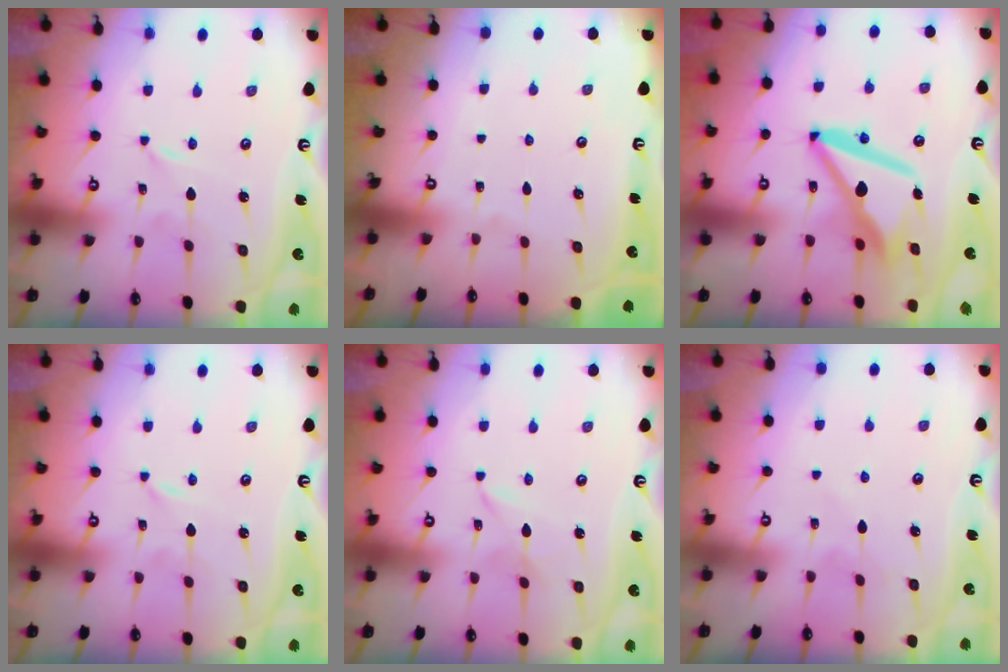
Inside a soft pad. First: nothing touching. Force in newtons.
{"total": 0.0}
{"total": 13.7, "press": 13.6, "slide": 1.3}
{"total": 0.0}
{"total": 1.4, "press": 1.4, "slide": 0.2}
{"total": 3.4, "press": 3.4, "slide": 0.3}